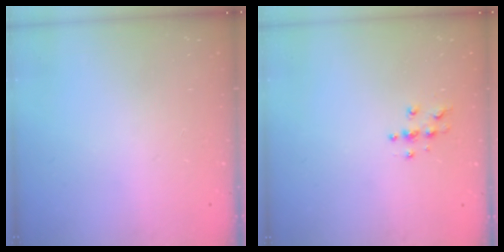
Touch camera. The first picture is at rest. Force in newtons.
{"total": 4.0, "press": 4.0, "slide": 0.3}